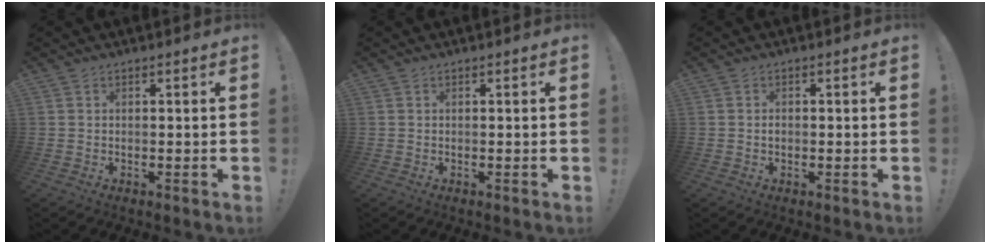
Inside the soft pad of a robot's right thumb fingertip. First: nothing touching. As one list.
[{"total": 0.0}, {"total": 0.6, "force": [-0.1, 0.5, 0.3], "torque": [-0.005, 0.003, -0.003]}]